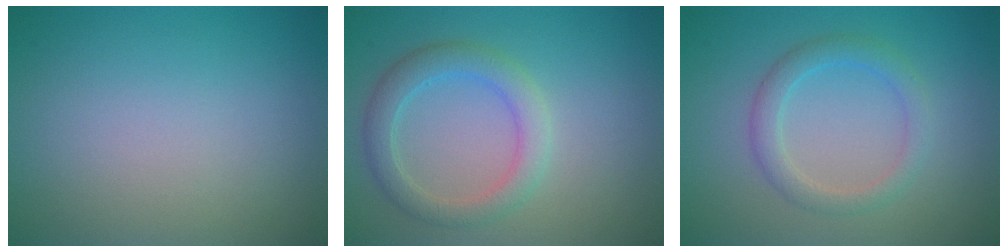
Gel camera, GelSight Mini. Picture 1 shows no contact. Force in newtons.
{"total": 3.3, "press": 3.3, "slide": 0.2}
{"total": 2.5, "press": 2.5, "slide": 0.2}